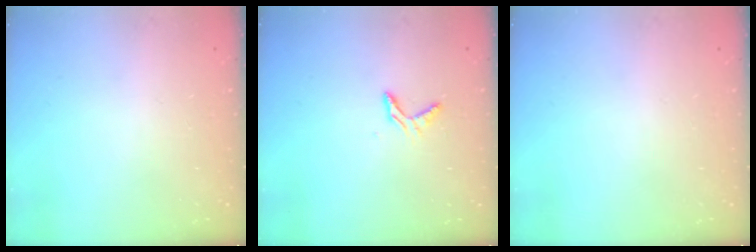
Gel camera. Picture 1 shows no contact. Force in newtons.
{"total": 5.1, "press": 5.1, "slide": 0.5}
{"total": 0.0}